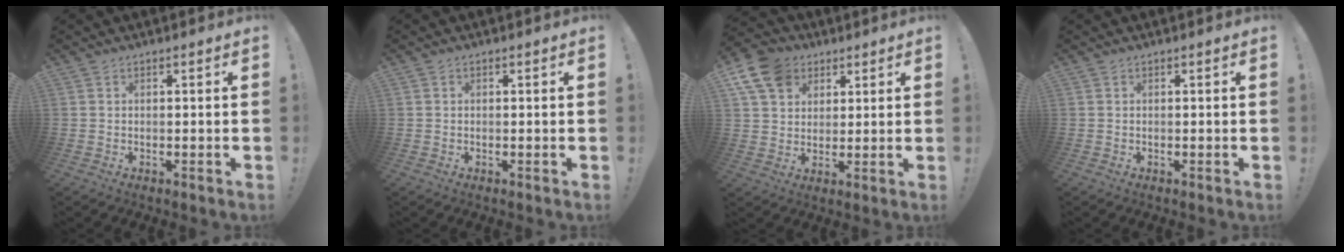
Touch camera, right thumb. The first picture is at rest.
{"total": 0.0}
{"total": 12.3, "force": [5.6, 9.6, 5.4], "torque": [-0.096, -0.026, 0.112]}
{"total": 0.0}